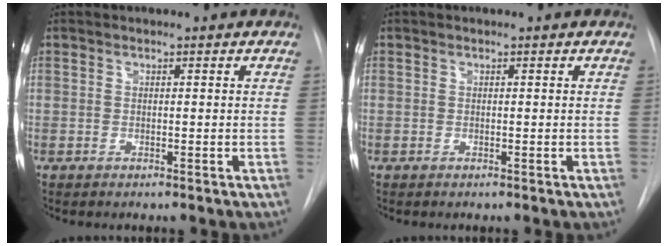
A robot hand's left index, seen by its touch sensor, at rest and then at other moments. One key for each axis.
{"total": 0.0}